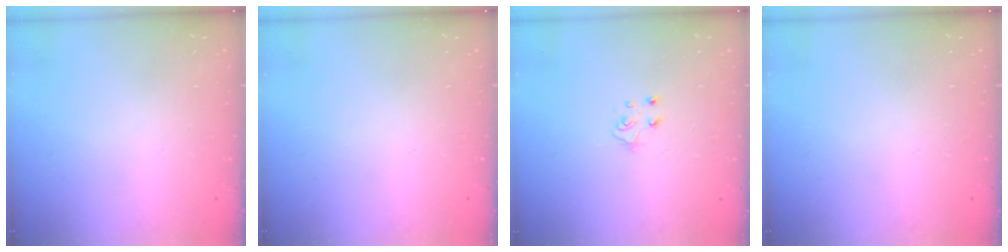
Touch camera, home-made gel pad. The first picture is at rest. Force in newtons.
{"total": 0.0}
{"total": 4.3, "press": 4.3, "slide": 0.4}
{"total": 0.0}